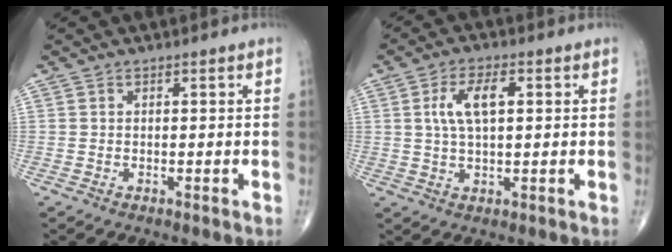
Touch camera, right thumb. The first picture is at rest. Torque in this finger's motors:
{"motor_torque": [0.05, 0.06, 0.56, -0.04, 0.06]}